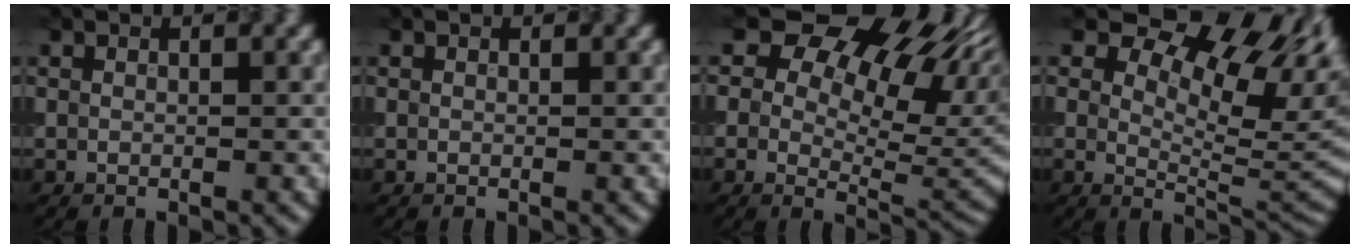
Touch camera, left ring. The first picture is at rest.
{"total": 0.0}
{"total": 12.4, "force": [6.1, 7.1, 8.1], "torque": [-0.093, 0.017, 0.098]}
{"total": 11.8, "force": [6.1, 5.7, 8.3], "torque": [-0.112, 0.010, 0.091]}